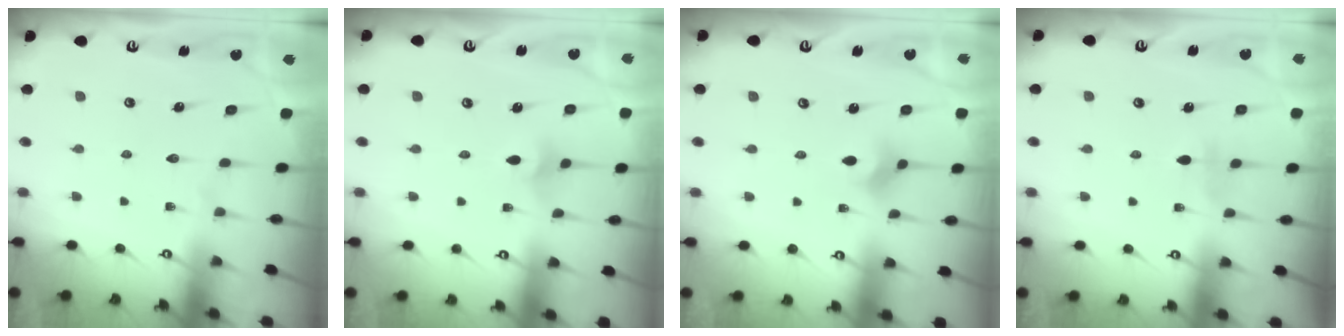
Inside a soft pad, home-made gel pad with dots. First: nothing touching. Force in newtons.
{"total": 2.8, "press": 2.8, "slide": 0.6}
{"total": 2.1, "press": 2.0, "slide": 0.5}
{"total": 2.7, "press": 2.6, "slide": 0.6}